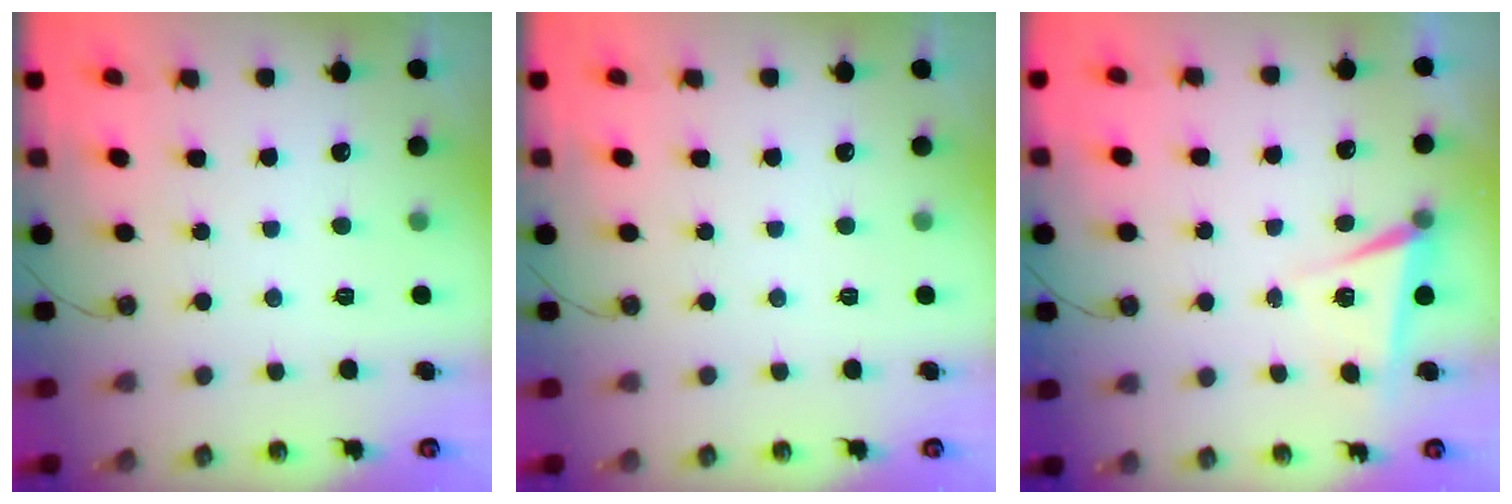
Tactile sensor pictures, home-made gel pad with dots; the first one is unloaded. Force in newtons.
{"total": 2.0, "press": 0.4, "slide": 2.0}
{"total": 5.9, "press": 4.4, "slide": 3.8}